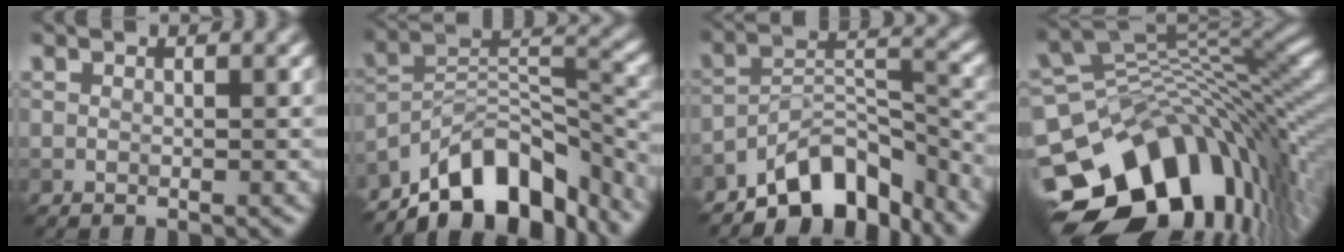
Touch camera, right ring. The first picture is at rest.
{"total": 10.8, "force": [-8.4, 4.2, 5.3], "torque": [-0.074, 0.010, -0.157]}
{"total": 8.0, "force": [-6.4, 3.1, 3.6], "torque": [-0.037, 0.001, -0.119]}
{"total": 15.5, "force": [-6.1, 9.4, 10.7], "torque": [-0.170, 0.004, -0.107]}